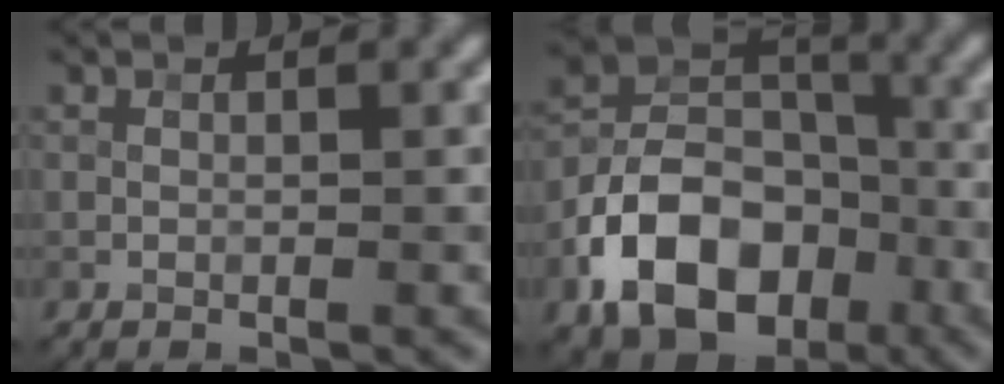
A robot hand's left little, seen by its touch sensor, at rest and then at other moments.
{"total": 11.0, "force": [-4.9, 7.5, 6.4], "torque": [-0.113, 0.002, -0.095]}